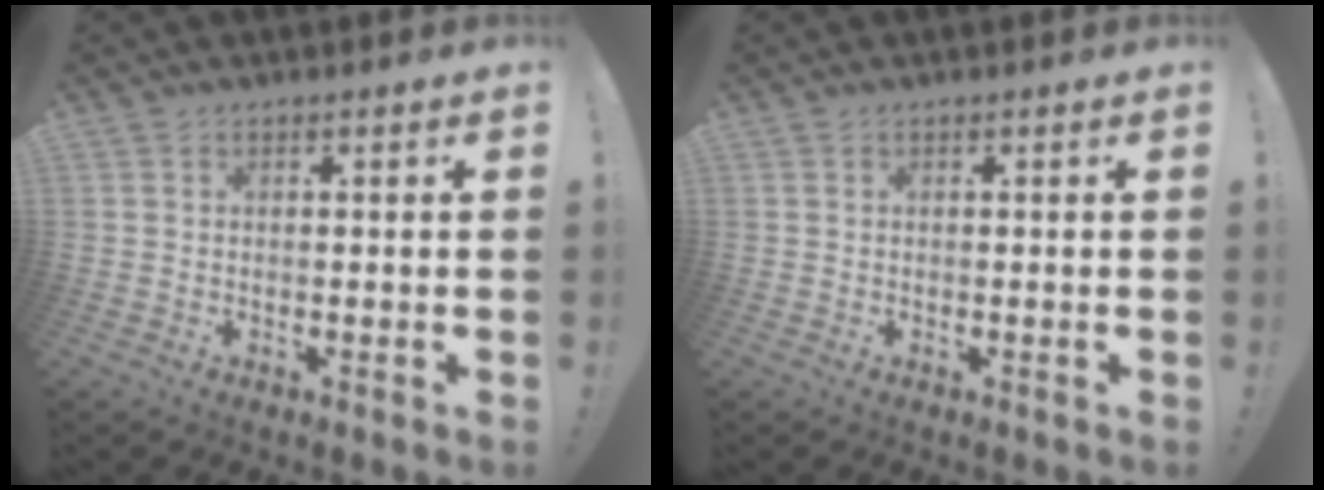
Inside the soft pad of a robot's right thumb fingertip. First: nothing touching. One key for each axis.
{"total": 0.0}